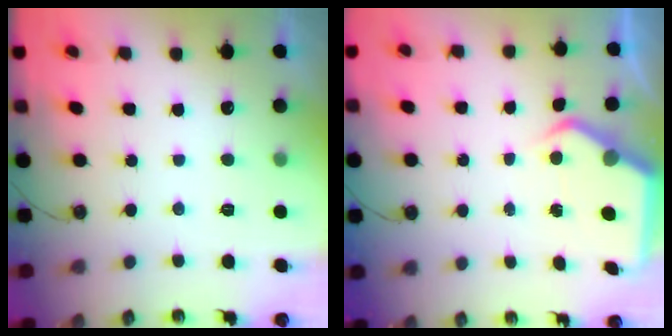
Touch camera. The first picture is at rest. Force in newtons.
{"total": 5.4, "press": 5.4, "slide": 0.4}